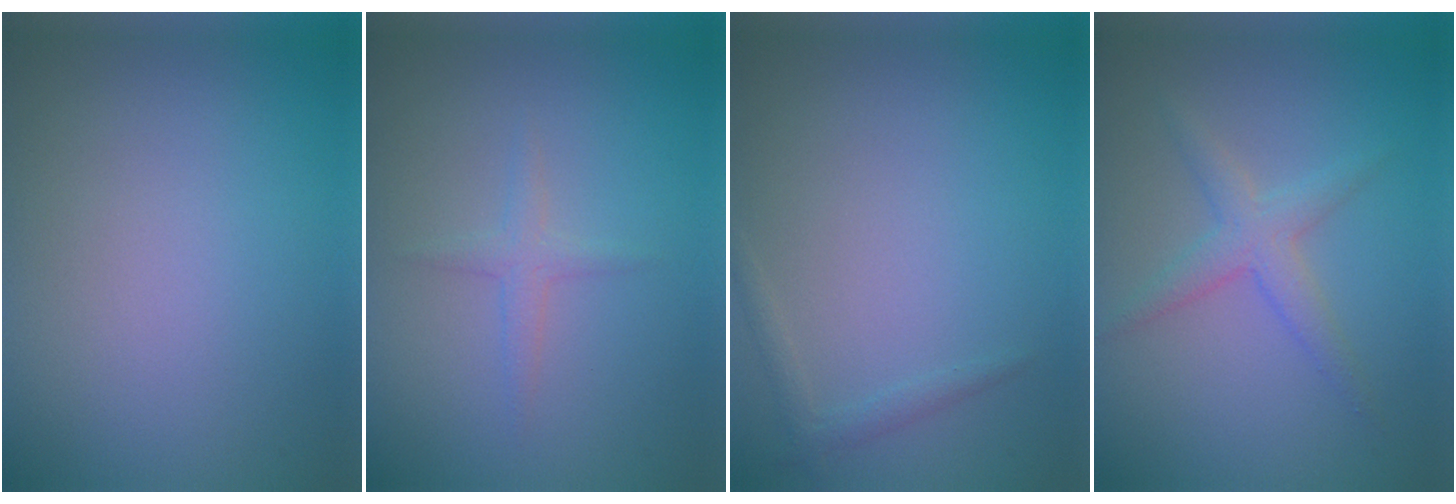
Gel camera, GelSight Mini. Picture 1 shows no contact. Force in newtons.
{"total": 1.3, "press": 1.3, "slide": 0.1}
{"total": 1.1, "press": 1.1, "slide": 0.0}
{"total": 2.5, "press": 2.5, "slide": 0.1}